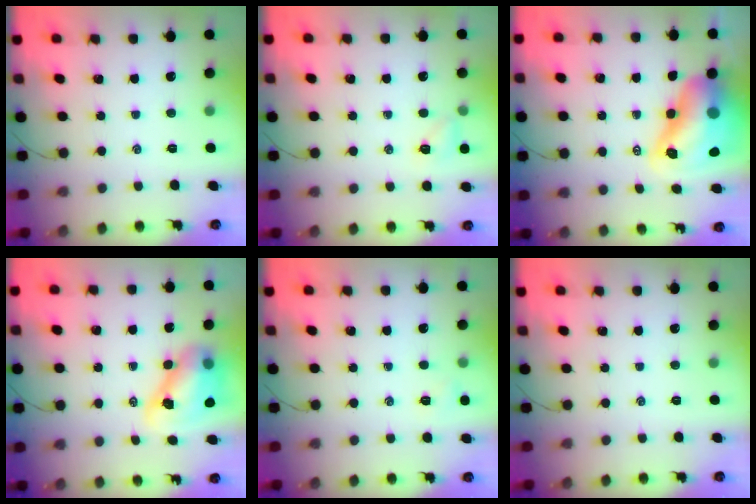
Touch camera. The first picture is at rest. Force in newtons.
{"total": 6.1, "press": 6.0, "slide": 1.4}
{"total": 16.4, "press": 15.7, "slide": 4.8}
{"total": 9.6, "press": 9.2, "slide": 2.8}
{"total": 4.5, "press": 4.4, "slide": 1.0}
{"total": 0.0}